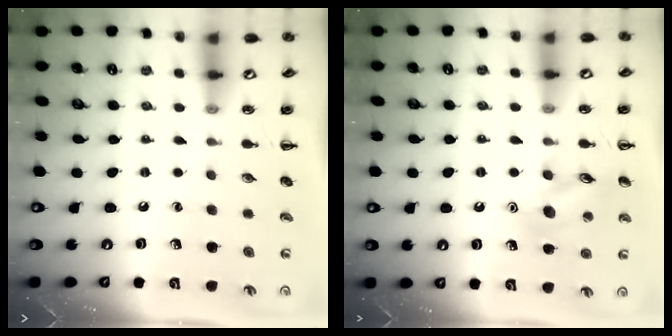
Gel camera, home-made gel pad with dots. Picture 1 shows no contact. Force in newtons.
{"total": 11.1, "press": 11.1, "slide": 0.9}